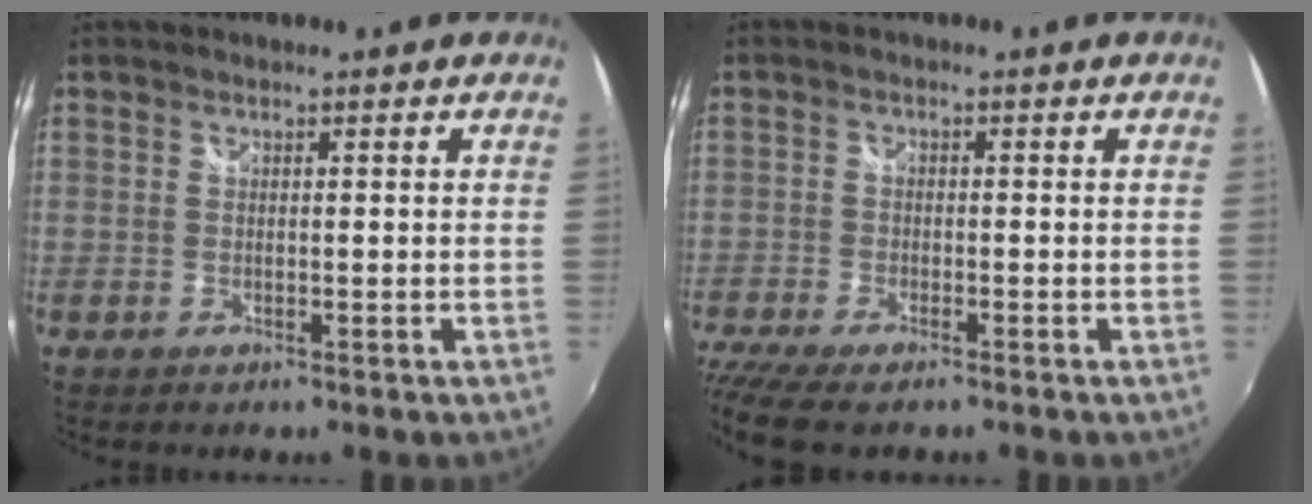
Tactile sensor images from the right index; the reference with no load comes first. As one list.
[{"total": 8.3, "force": [-6.7, 1.9, 4.4], "torque": [-0.118, -0.038, -0.126]}]